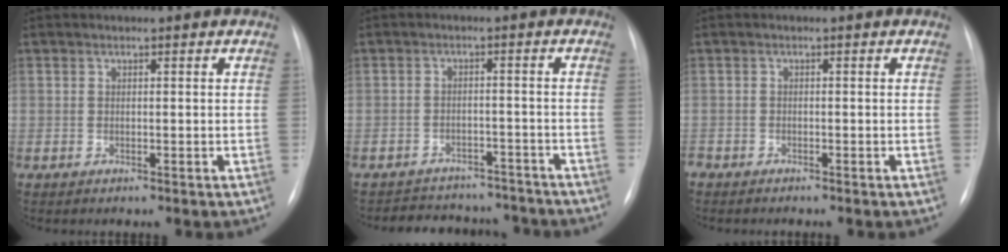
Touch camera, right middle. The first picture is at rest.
{"total": 11.4, "force": [-10.5, 4.2, 1.7], "torque": [-0.022, 0.021, -0.129]}
{"total": 2.0, "force": [-1.8, 0.6, 0.5], "torque": [-0.008, -0.004, -0.028]}